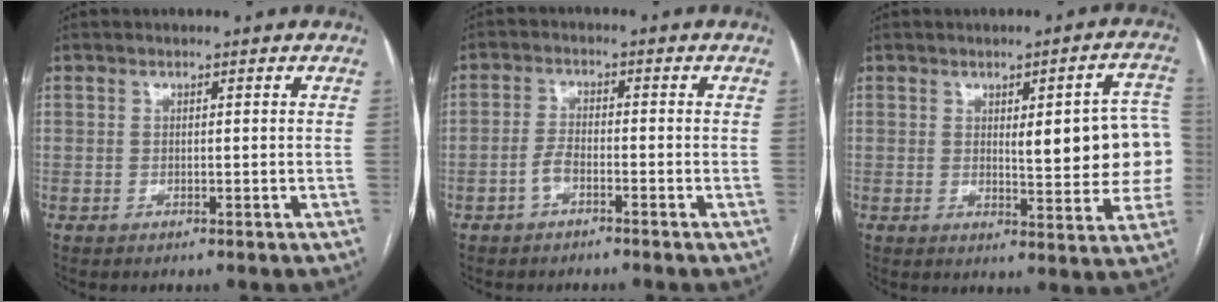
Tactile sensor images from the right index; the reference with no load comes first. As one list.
[{"total": 2.5, "force": [-1.6, 0.9, 1.7], "torque": [-0.036, 0.006, -0.033]}, {"total": 12.8, "force": [0.9, 3.2, 12.4], "torque": [-0.137, 0.014, 0.011]}]